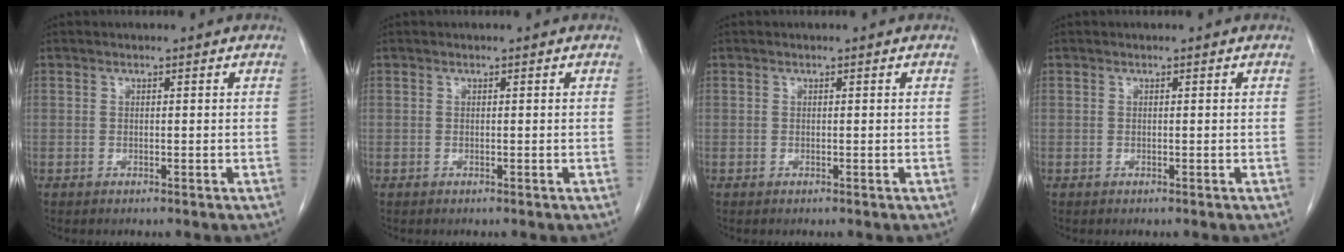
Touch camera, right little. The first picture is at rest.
{"total": 0.0}
{"total": 0.0}
{"total": 0.0}